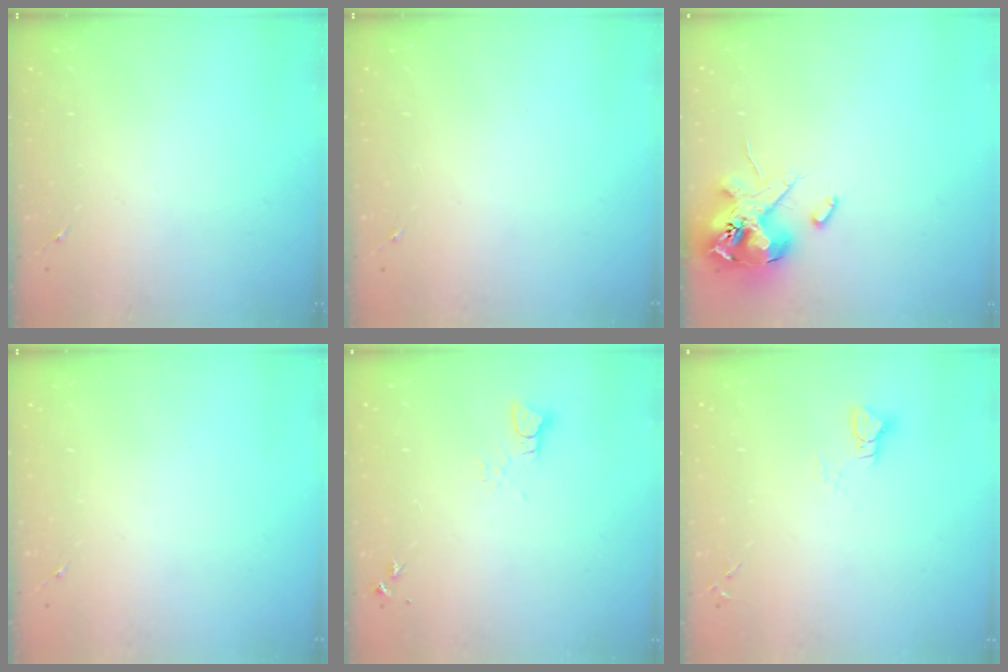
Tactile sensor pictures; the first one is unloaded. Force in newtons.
{"total": 0.0}
{"total": 14.7, "press": 14.5, "slide": 2.1}
{"total": 0.0}
{"total": 3.2, "press": 3.2, "slide": 0.1}
{"total": 3.0, "press": 3.0, "slide": 0.3}